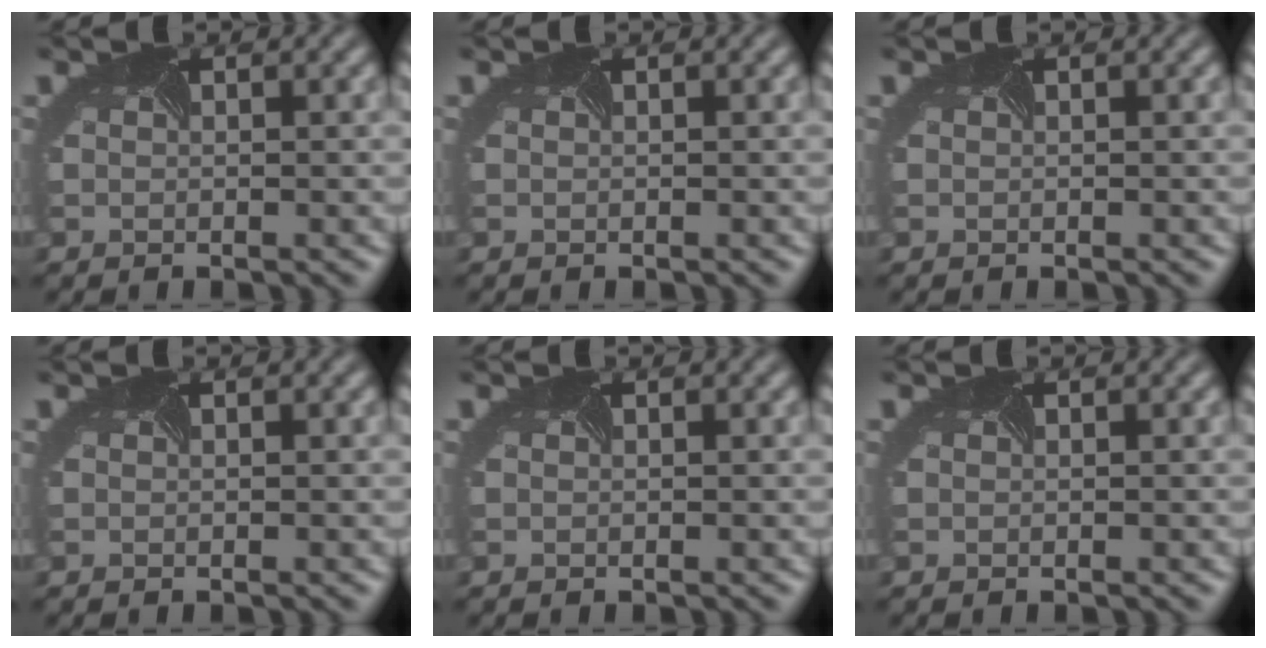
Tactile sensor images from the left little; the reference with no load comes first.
{"total": 0.0}
{"total": 0.0}
{"total": 0.0}
{"total": 0.0}
{"total": 0.0}